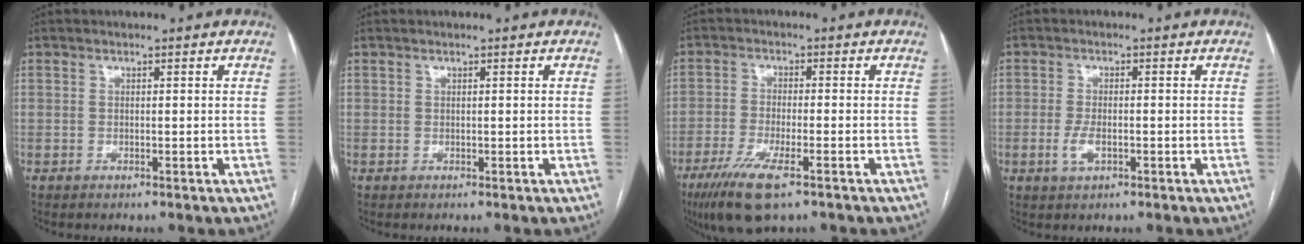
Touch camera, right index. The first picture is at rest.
{"total": 0.0}
{"total": 8.9, "force": [-5.4, 1.7, 6.9], "torque": [-0.131, -0.021, -0.092]}
{"total": 3.0, "force": [-1.0, 1.3, 2.5], "torque": [-0.055, -0.001, -0.018]}